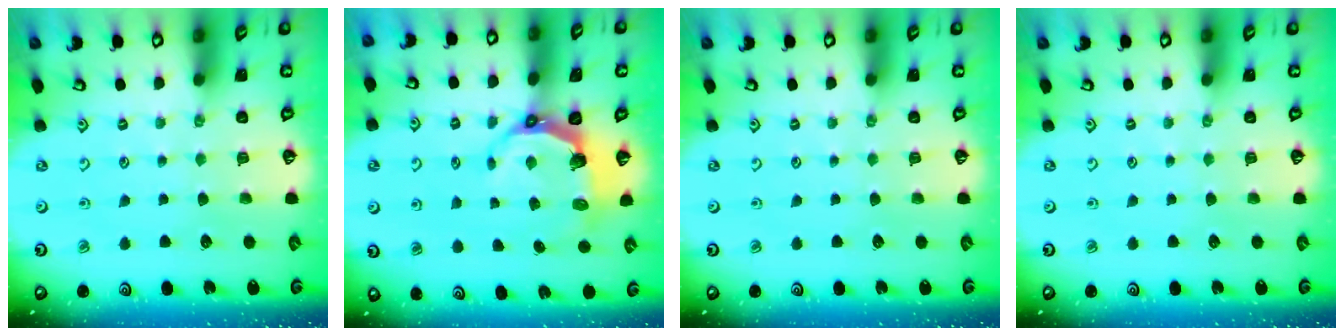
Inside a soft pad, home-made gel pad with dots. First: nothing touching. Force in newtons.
{"total": 6.8, "press": 5.2, "slide": 4.4}
{"total": 0.0}
{"total": 0.0}